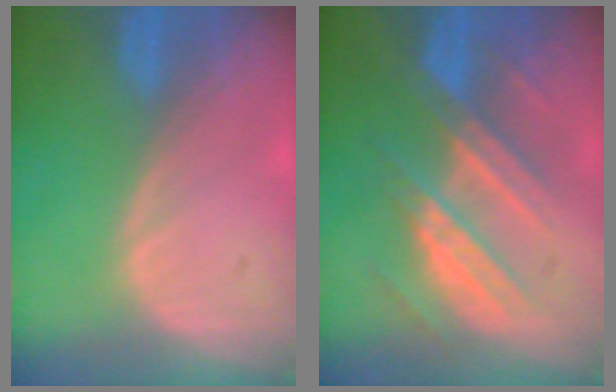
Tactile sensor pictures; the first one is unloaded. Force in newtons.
{"total": 7.4, "press": 7.4, "slide": 0.1}